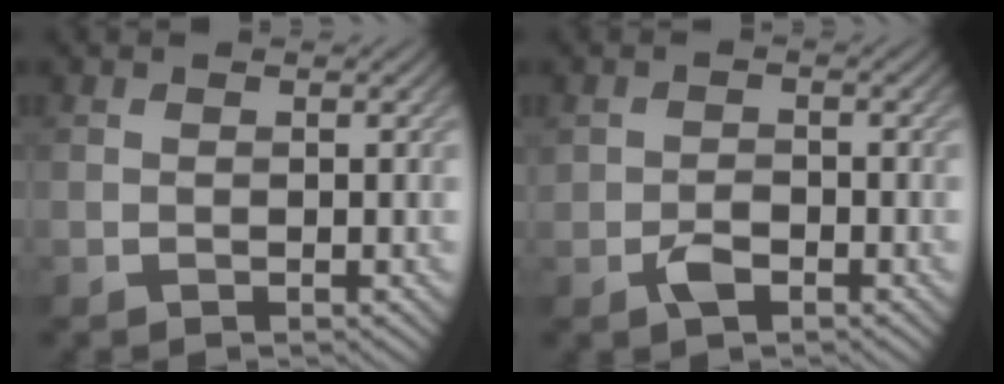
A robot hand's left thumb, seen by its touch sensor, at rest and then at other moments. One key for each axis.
{"total": 2.5, "fx": -1.4, "fy": 1.4, "fz": 1.5, "tx": -0.031, "ty": -0.001, "tz": -0.026}